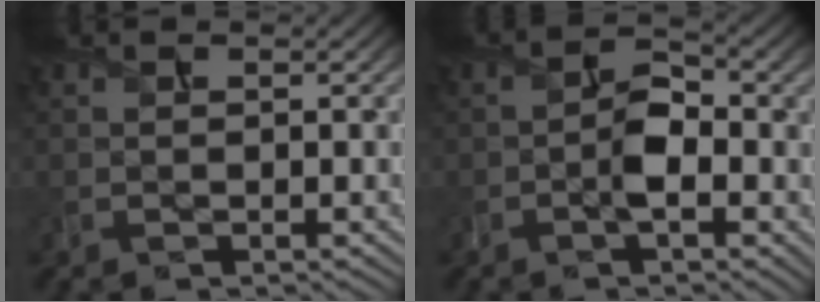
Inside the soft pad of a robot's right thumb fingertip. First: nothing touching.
{"total": 4.2, "force": [-1.2, 1.7, 3.6], "torque": [-0.066, 0.007, -0.030]}